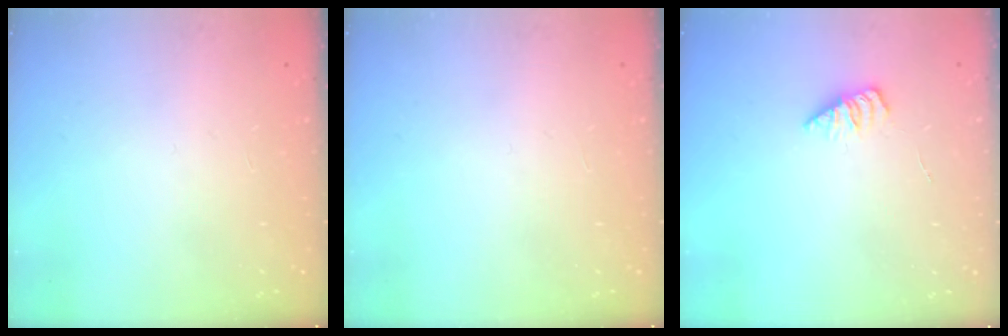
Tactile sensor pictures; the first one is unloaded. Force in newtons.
{"total": 0.0}
{"total": 2.2, "press": 2.1, "slide": 0.3}